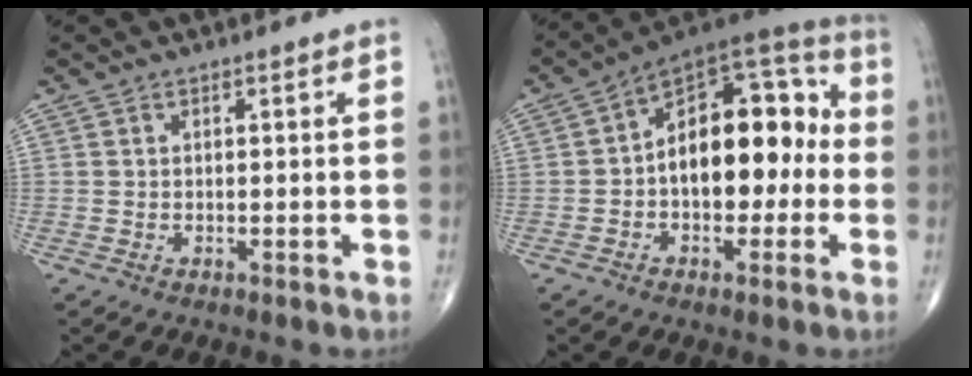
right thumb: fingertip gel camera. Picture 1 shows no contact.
{"total": 17.9, "force": [-0.7, 10.3, 14.6], "torque": [-0.180, 0.051, -0.021]}